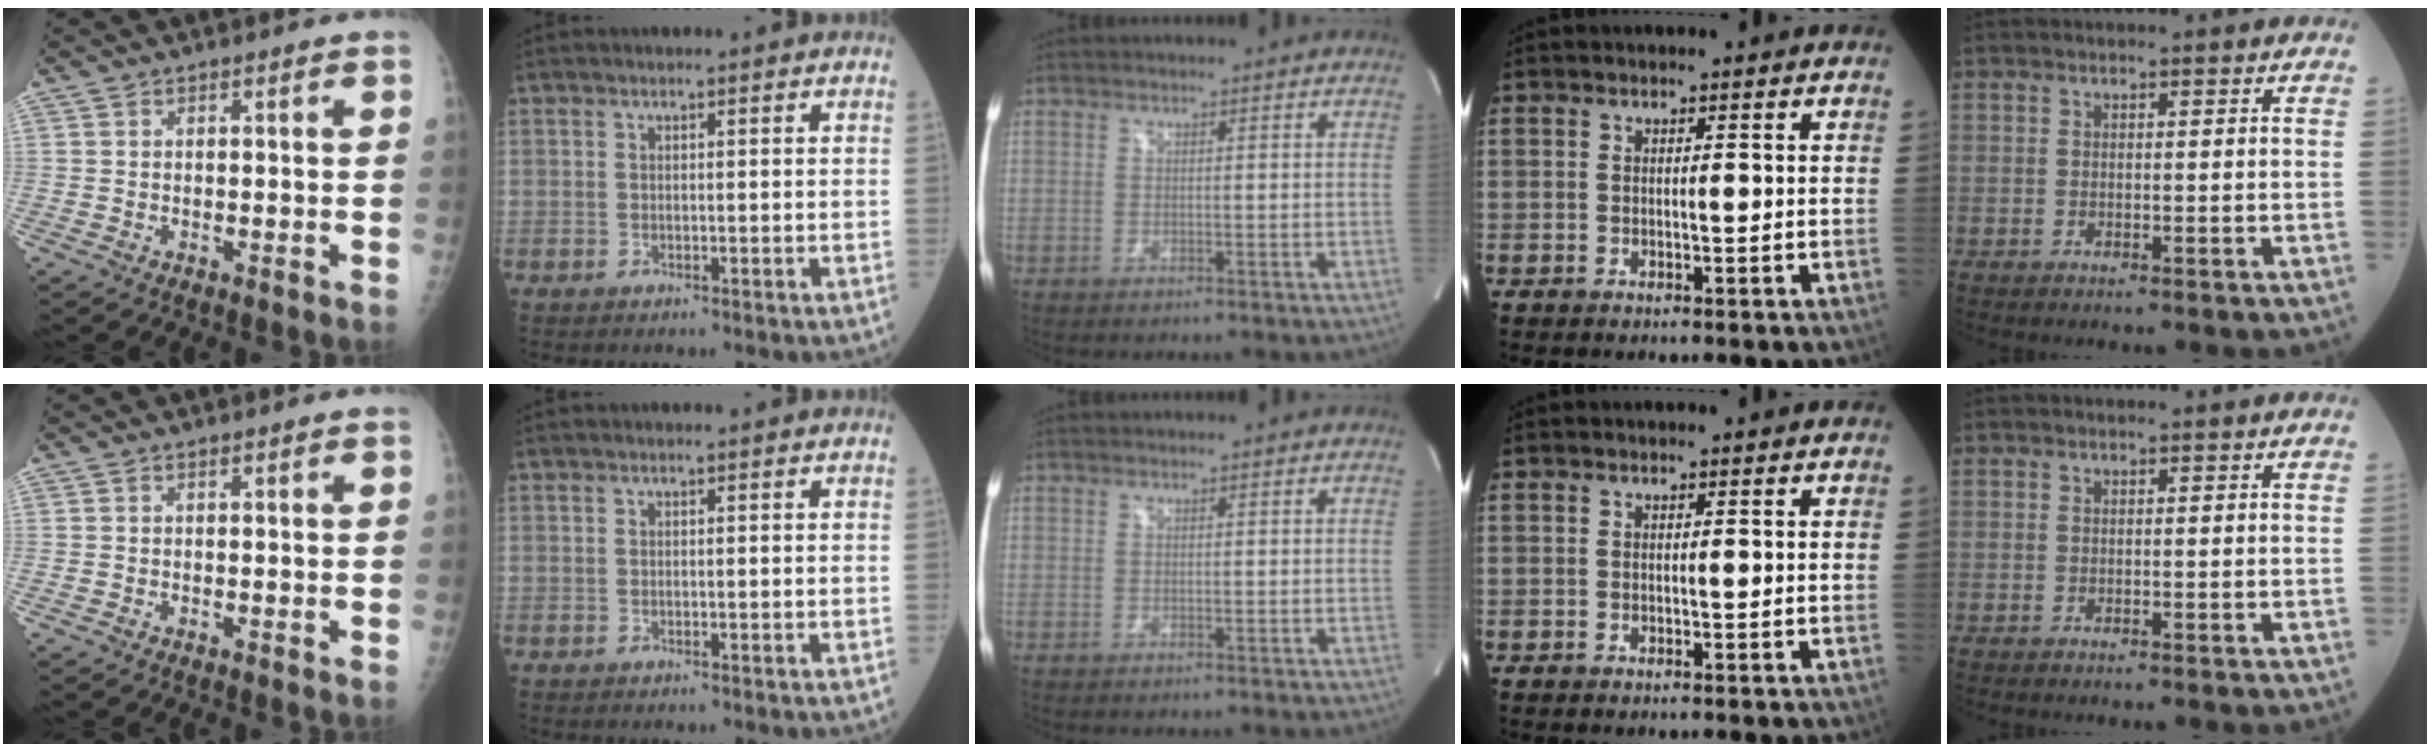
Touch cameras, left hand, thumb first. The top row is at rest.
{}